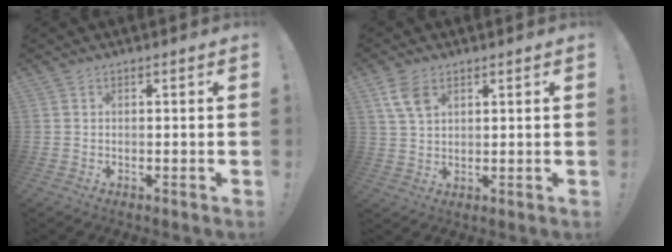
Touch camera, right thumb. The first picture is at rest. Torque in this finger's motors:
{"motor_torque": [0.03, 0.06, 0.27, 0.37, 0.02]}